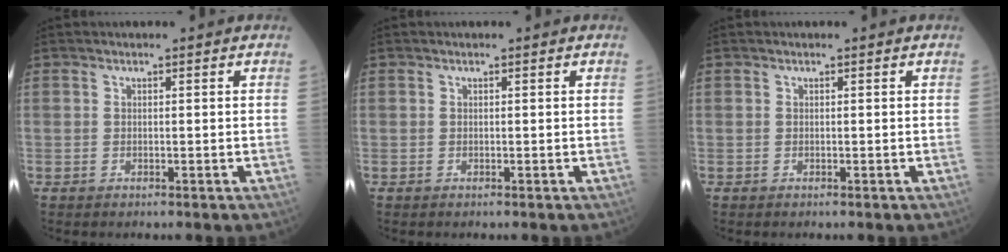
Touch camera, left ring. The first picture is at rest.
{"total": 0.0}
{"total": 0.0}